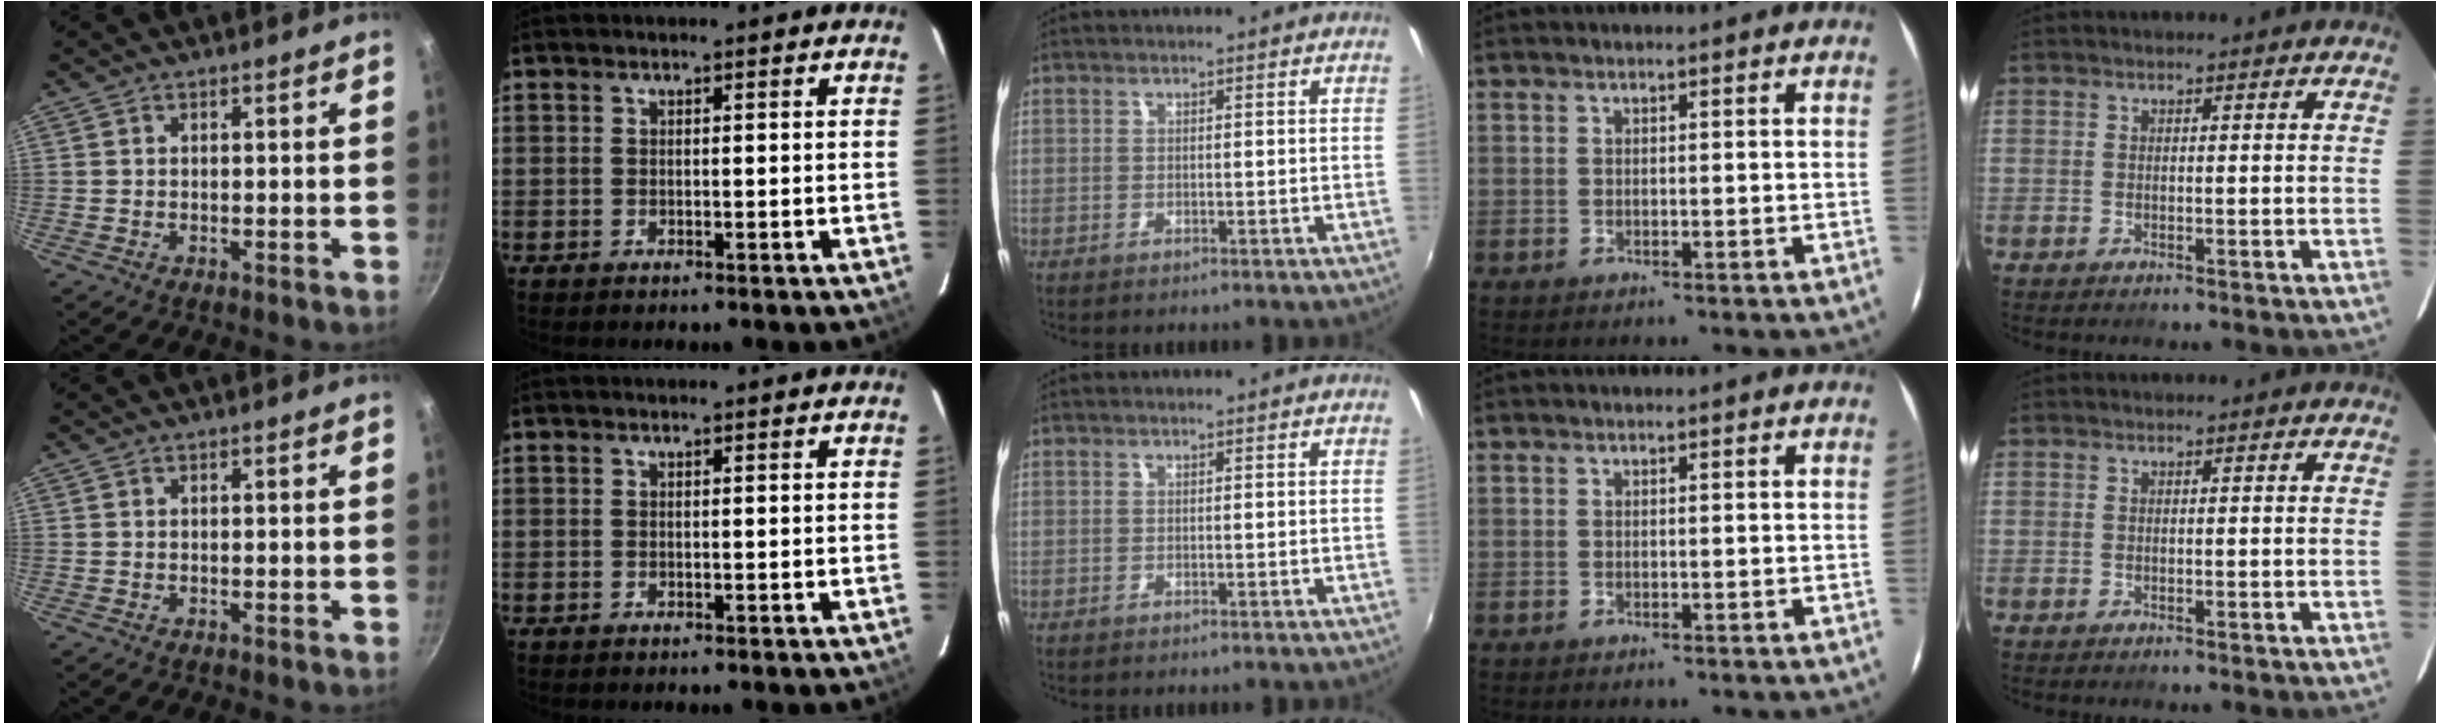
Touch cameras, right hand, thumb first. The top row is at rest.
{}